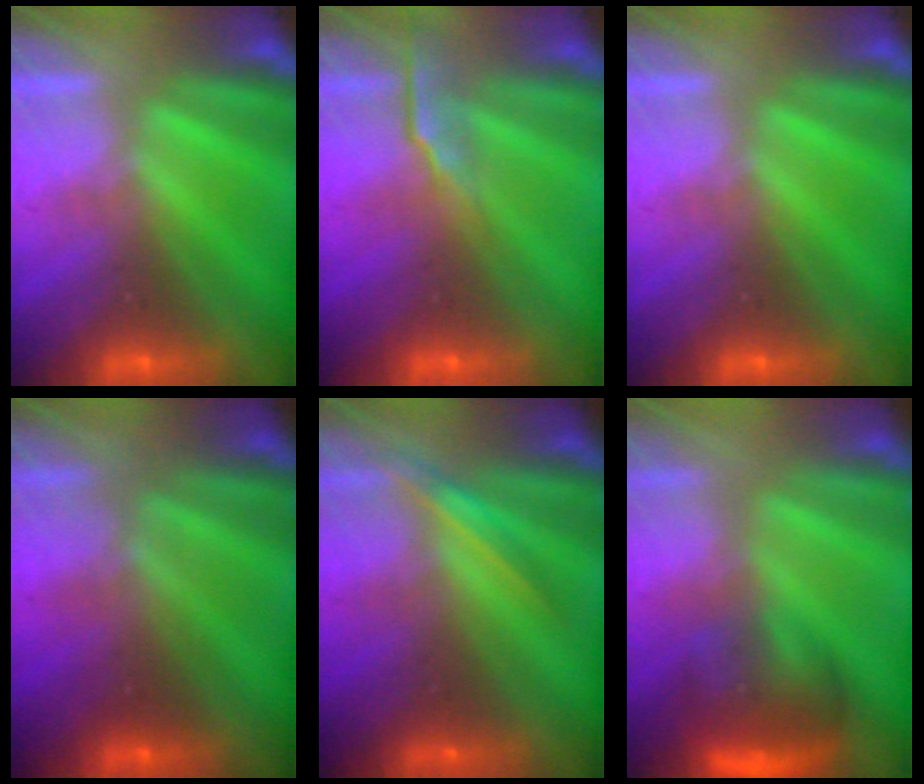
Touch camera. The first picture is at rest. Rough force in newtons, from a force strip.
{"total": 2.7}
{"total": 0.0}
{"total": 1.9}
{"total": 2.0}
{"total": 7.3}